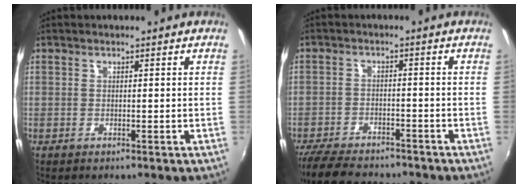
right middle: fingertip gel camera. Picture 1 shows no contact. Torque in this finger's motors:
{"motor_torque": [0.87, -1.27, 0.05, 0.03]}